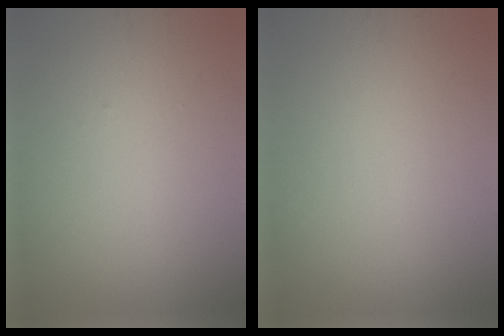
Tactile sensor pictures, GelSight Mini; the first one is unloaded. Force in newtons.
{"total": 0.0}